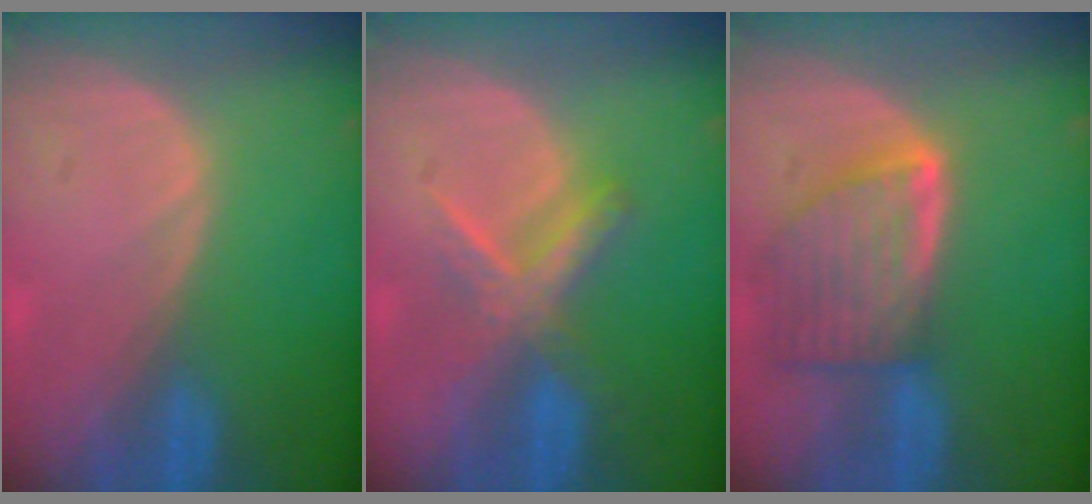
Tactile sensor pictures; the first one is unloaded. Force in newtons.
{"total": 5.6, "press": 5.6, "slide": 0.1}
{"total": 8.0, "press": 7.3, "slide": 3.4}